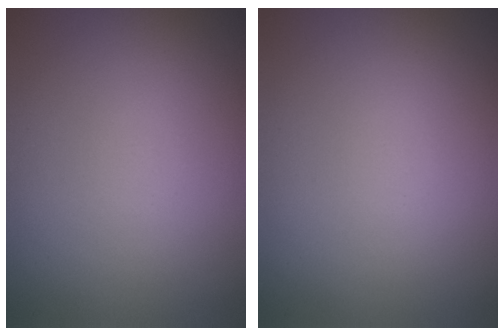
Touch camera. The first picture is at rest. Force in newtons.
{"total": 0.0}